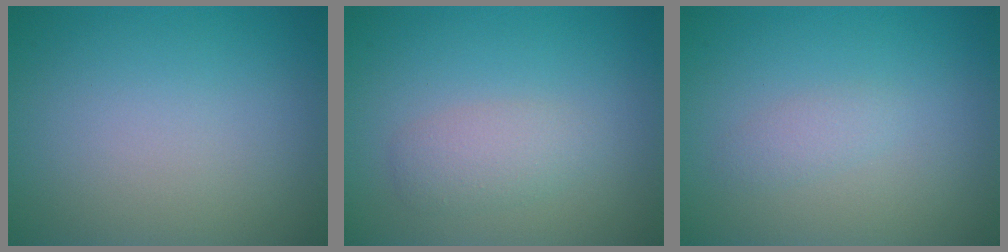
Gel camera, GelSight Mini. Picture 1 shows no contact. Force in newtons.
{"total": 2.1, "press": 2.1, "slide": 0.1}
{"total": 1.1, "press": 1.1, "slide": 0.1}